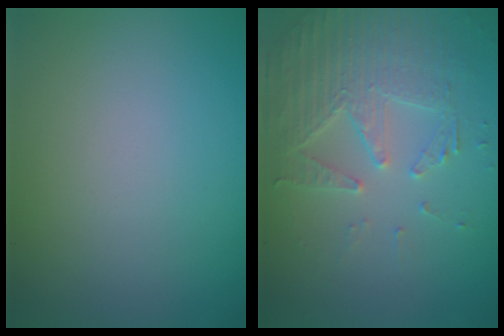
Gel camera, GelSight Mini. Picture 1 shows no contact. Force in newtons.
{"total": 3.9, "press": 3.6, "slide": 1.6}